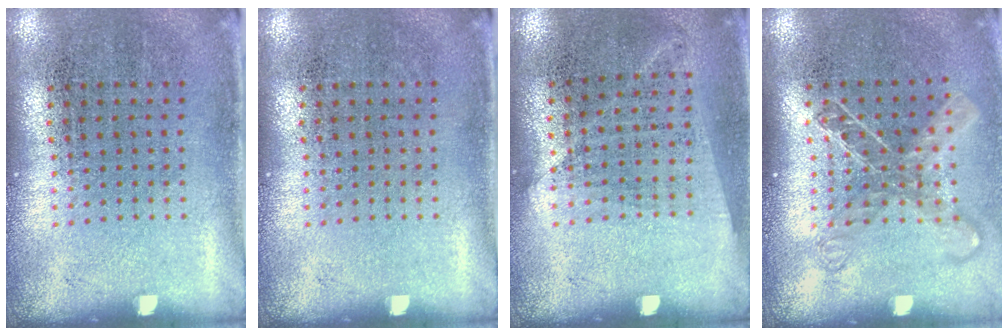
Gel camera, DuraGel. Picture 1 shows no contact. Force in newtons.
{"total": 0.0}
{"total": 1.1, "press": 1.0, "slide": 0.5}
{"total": 1.5, "press": 1.2, "slide": 0.9}